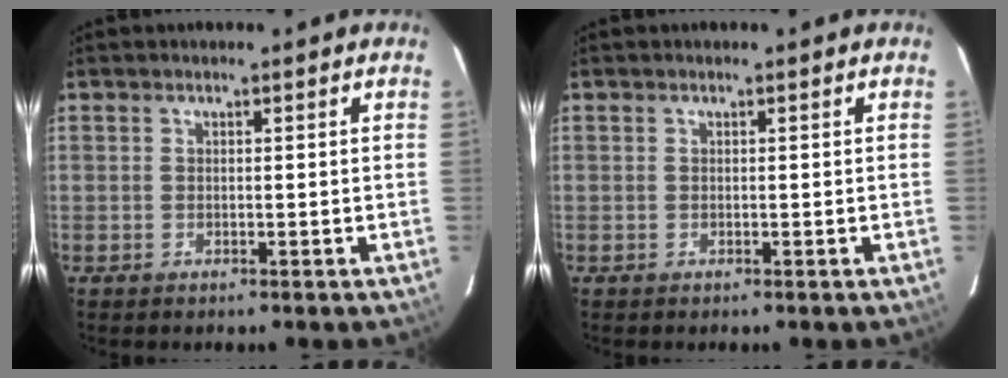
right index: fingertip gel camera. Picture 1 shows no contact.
{"total": 0.0}